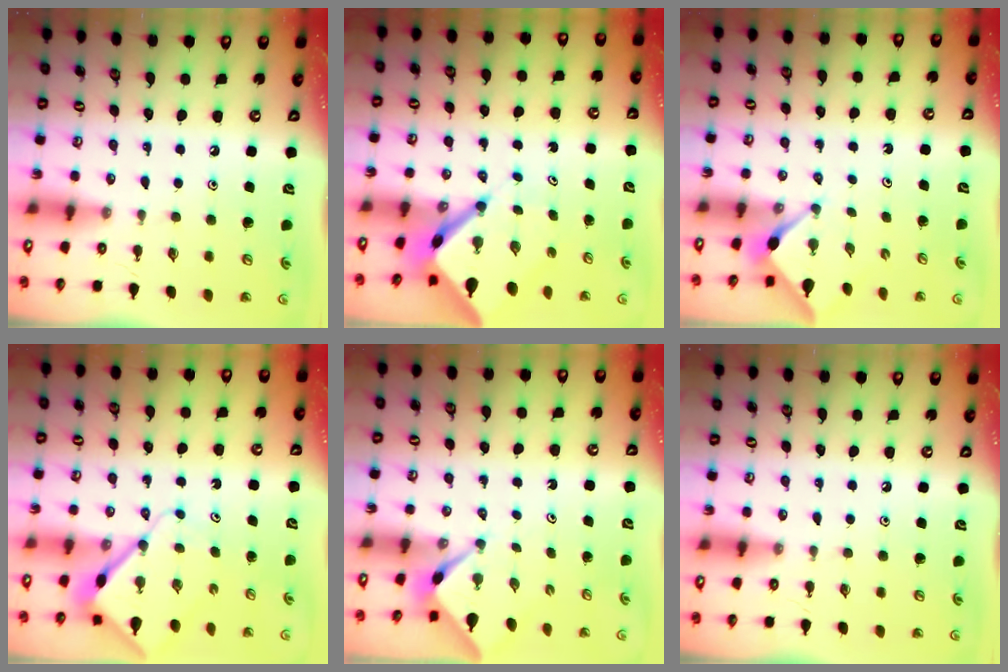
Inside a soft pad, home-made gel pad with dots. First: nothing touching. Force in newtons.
{"total": 7.5, "press": 7.5, "slide": 0.5}
{"total": 3.0, "press": 2.9, "slide": 0.3}
{"total": 8.4, "press": 8.4, "slide": 0.9}
{"total": 2.3, "press": 2.3, "slide": 0.2}
{"total": 0.0}